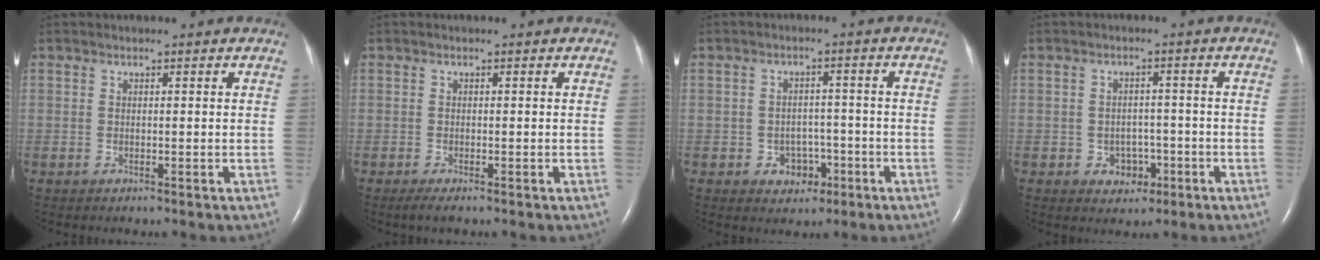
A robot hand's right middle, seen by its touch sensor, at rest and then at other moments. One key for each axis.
{"total": 1.5, "fx": -1.0, "fy": 0.1, "fz": 1.1, "tx": -0.028, "ty": -0.006, "tz": -0.019}
{"total": 4.1, "fx": -1.9, "fy": 3.2, "fz": 1.8, "tx": -0.022, "ty": 0.013, "tz": -0.019}
{"total": 3.7, "fx": -1.5, "fy": 3.0, "fz": 1.6, "tx": -0.018, "ty": 0.011, "tz": -0.013}